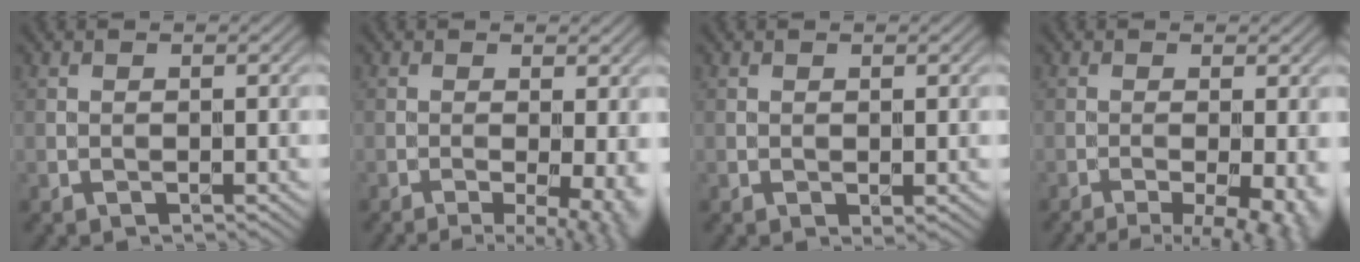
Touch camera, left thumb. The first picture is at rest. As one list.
[{"total": 6.8, "force": [-1.6, 1.8, 6.4], "torque": [-0.083, -0.008, -0.015]}, {"total": 0.5, "force": [0.2, 0.2, 0.4], "torque": [-0.008, -0.003, 0.006]}, {"total": 7.5, "force": [-2.9, 1.8, 6.7], "torque": [-0.090, -0.007, -0.036]}]